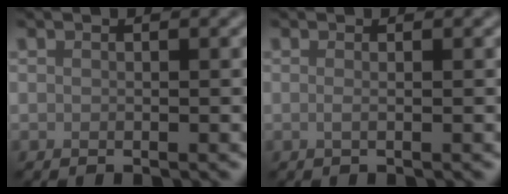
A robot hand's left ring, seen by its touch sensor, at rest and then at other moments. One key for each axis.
{"total": 0.8, "fx": -0.1, "fy": 0.2, "fz": 0.8, "tx": -0.011, "ty": -0.002, "tz": -0.004}